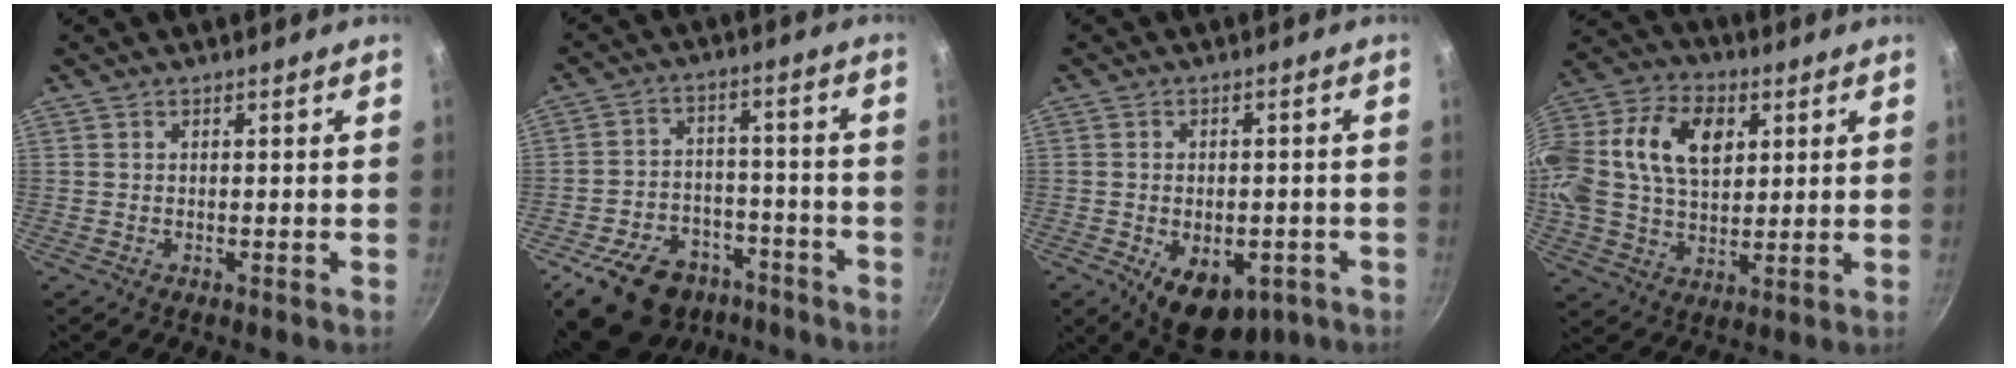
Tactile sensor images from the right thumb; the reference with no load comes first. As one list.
[{"total": 17.9, "force": [-12.0, 11.1, 7.3], "torque": [-0.103, 0.071, -0.178]}, {"total": 11.5, "force": [-4.4, 7.0, 8.0], "torque": [-0.080, 0.003, -0.045]}, {"total": 23.2, "force": [6.0, 15.9, 15.7], "torque": [-0.322, 0.026, 0.096]}]